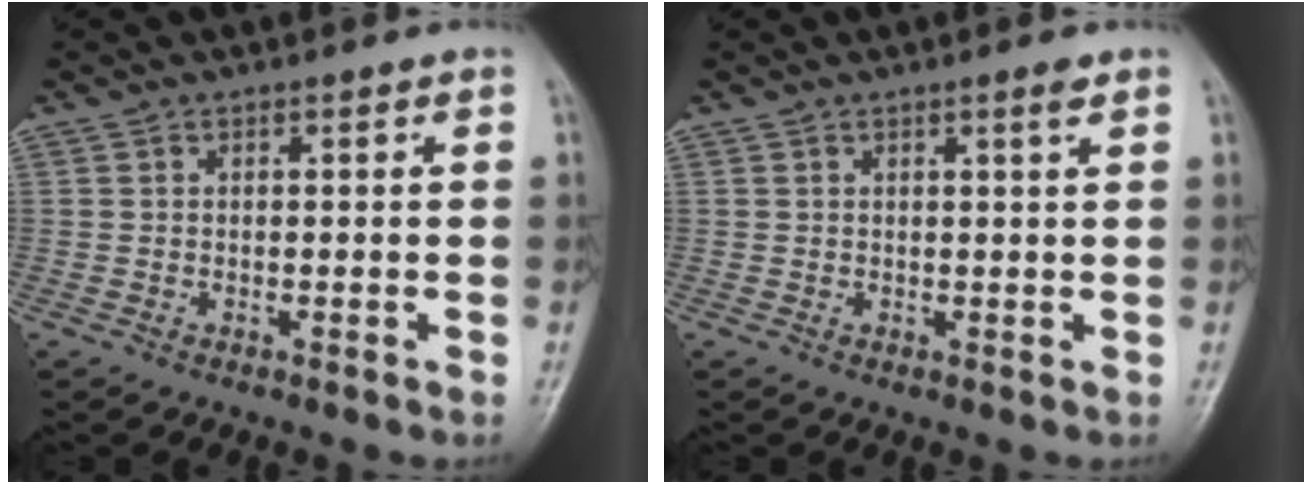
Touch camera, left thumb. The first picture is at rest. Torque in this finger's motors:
{"motor_torque": [-0.09, -0.03, 0.02, 0.10, -0.02]}